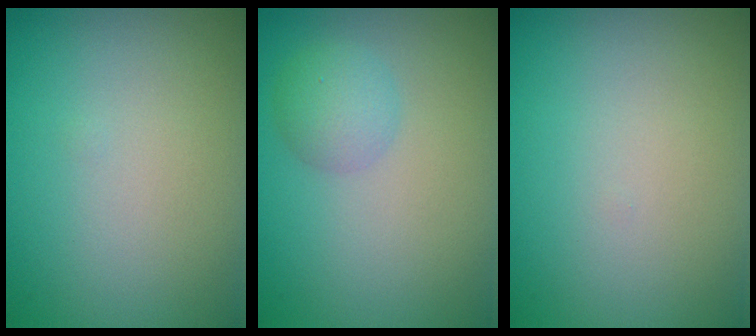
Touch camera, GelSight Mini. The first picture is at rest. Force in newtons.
{"total": 2.2, "press": 2.2, "slide": 0.0}
{"total": 0.0}